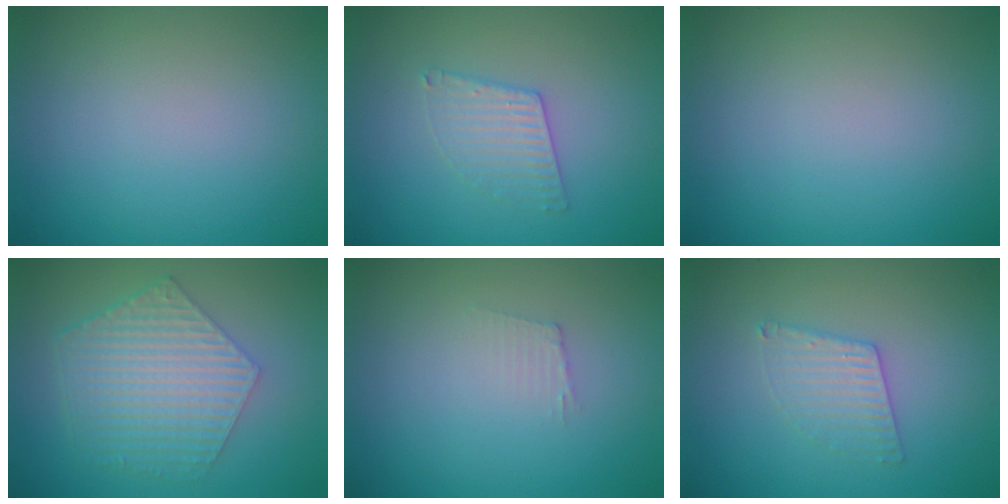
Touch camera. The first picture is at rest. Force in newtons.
{"total": 2.5, "press": 2.5, "slide": 0.2}
{"total": 0.0}
{"total": 6.2, "press": 4.5, "slide": 4.3}
{"total": 1.1, "press": 1.0, "slide": 0.2}
{"total": 2.5, "press": 2.5, "slide": 0.2}